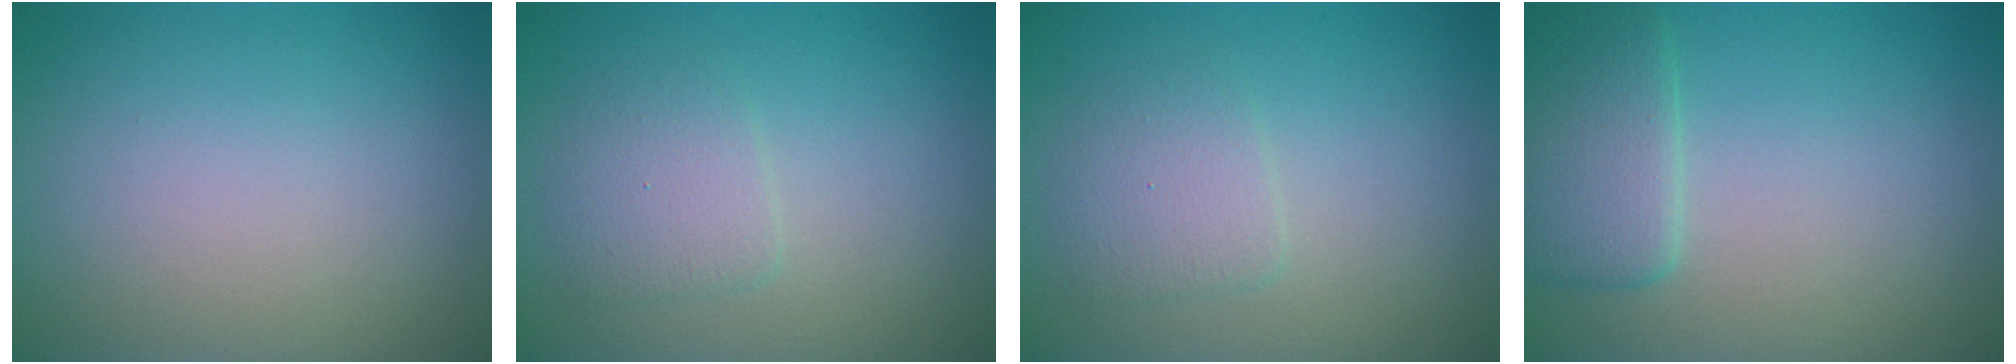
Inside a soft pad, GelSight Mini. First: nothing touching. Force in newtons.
{"total": 2.3, "press": 2.3, "slide": 0.1}
{"total": 2.3, "press": 2.3, "slide": 0.1}
{"total": 3.5, "press": 3.5, "slide": 0.3}